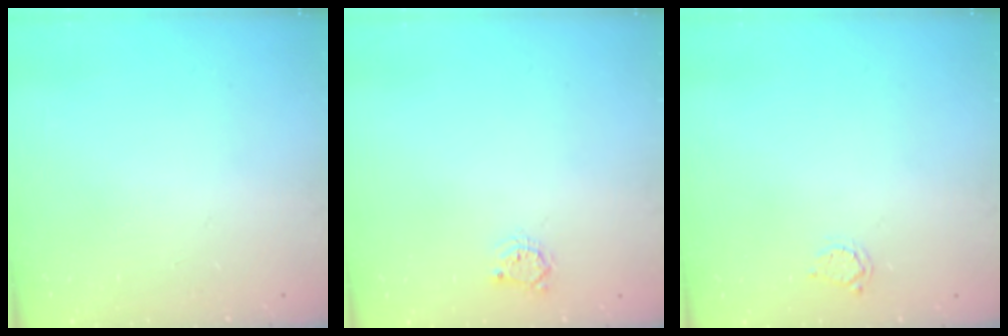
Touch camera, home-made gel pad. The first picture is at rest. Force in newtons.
{"total": 3.4, "press": 3.4, "slide": 0.4}
{"total": 2.5, "press": 2.5, "slide": 0.4}